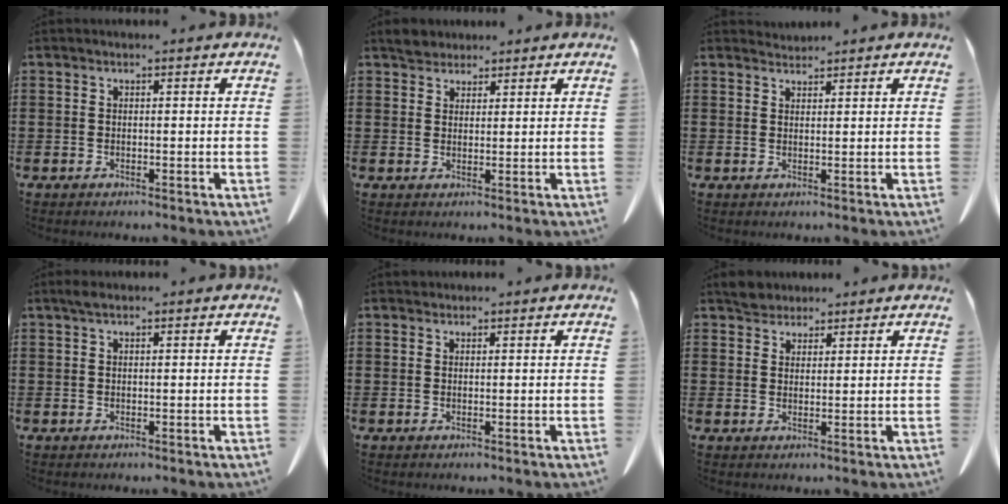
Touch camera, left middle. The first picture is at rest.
{"total": 2.7, "force": [2.4, 1.2, 0.3], "torque": [-0.006, 0.004, 0.045]}
{"total": 1.3, "force": [1.3, 0.2, -0.1], "torque": [-0.001, 0.001, 0.025]}
{"total": 1.0, "force": [0.5, 0.3, 0.9], "torque": [-0.018, 0.004, 0.008]}
{"total": 0.5, "force": [0.4, 0.3, 0.0], "torque": [-0.002, 0.002, 0.008]}
{"total": 2.9, "force": [2.6, 1.2, 0.4], "torque": [-0.009, 0.000, 0.050]}